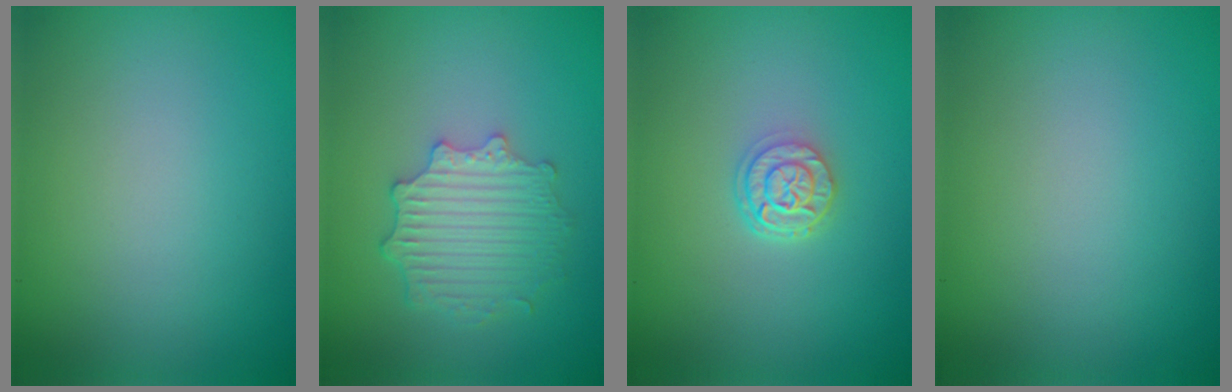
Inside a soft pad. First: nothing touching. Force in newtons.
{"total": 4.3, "press": 3.5, "slide": 2.5}
{"total": 2.7, "press": 2.1, "slide": 1.7}
{"total": 0.0}